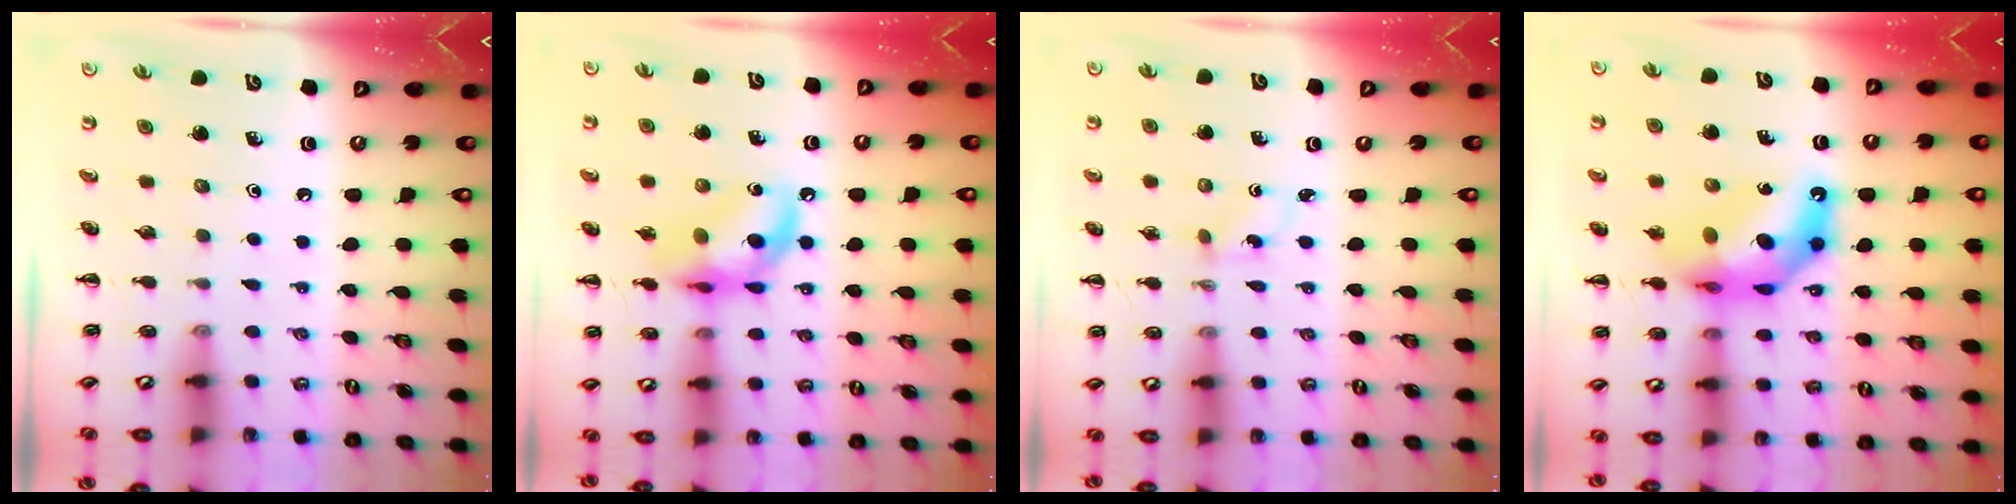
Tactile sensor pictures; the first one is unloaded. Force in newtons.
{"total": 11.6, "press": 11.3, "slide": 2.6}
{"total": 1.2, "press": 1.1, "slide": 0.5}
{"total": 12.0, "press": 11.4, "slide": 3.5}